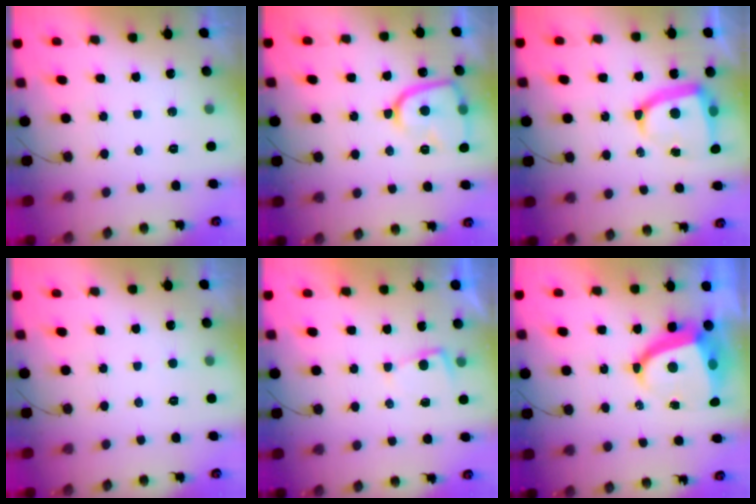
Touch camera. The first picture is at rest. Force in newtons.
{"total": 13.6, "press": 13.5, "slide": 0.9}
{"total": 12.8, "press": 12.5, "slide": 2.3}
{"total": 2.7, "press": 2.7, "slide": 0.3}
{"total": 2.0, "press": 2.0, "slide": 0.3}
{"total": 9.4, "press": 9.3, "slide": 1.0}